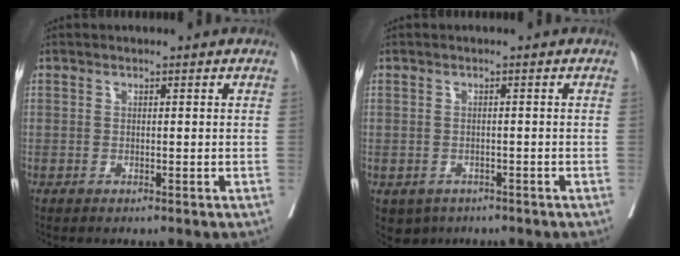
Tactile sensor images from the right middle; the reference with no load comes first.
{"total": 3.8, "force": [-2.3, 2.9, 0.7], "torque": [-0.009, 0.001, -0.032]}